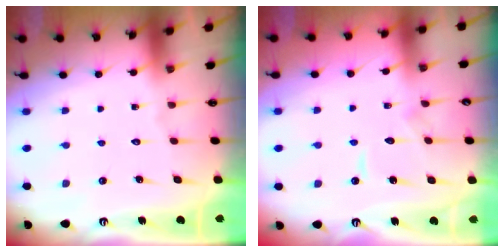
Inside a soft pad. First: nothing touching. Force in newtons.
{"total": 5.4, "press": 5.4, "slide": 0.5}